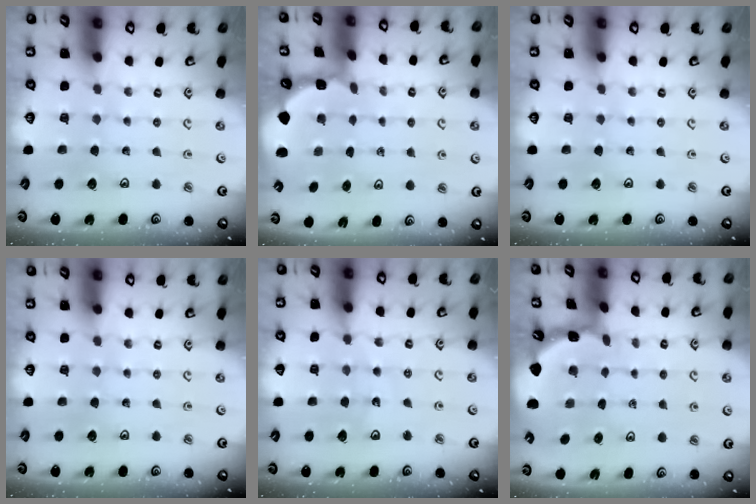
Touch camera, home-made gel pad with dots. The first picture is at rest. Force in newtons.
{"total": 1.1, "press": 1.1, "slide": 0.1}
{"total": 0.0}
{"total": 0.0}
{"total": 4.9, "press": 4.3, "slide": 2.3}
{"total": 1.7, "press": 1.7, "slide": 0.1}